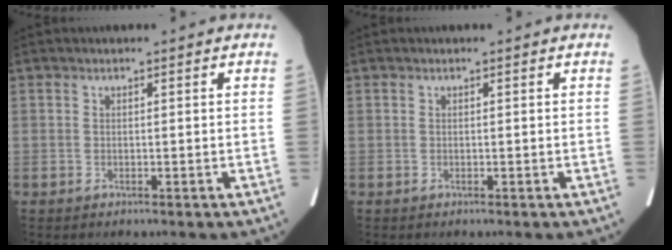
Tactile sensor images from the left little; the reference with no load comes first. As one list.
[{"total": 0.0}]